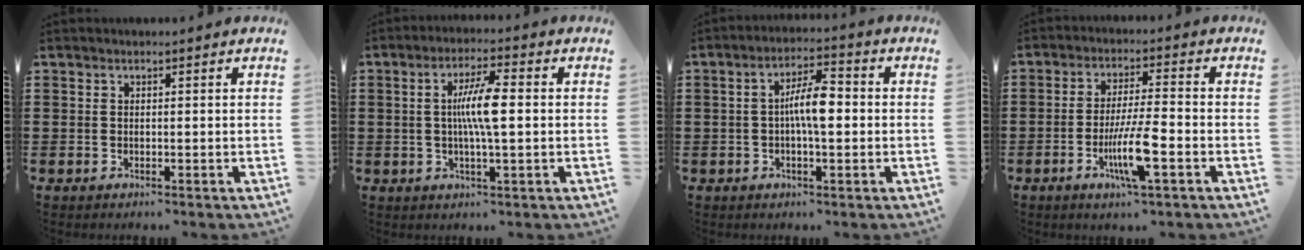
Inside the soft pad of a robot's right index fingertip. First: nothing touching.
{"total": 7.4, "force": [0.4, 1.1, 7.3], "torque": [-0.140, 0.000, -0.001]}
{"total": 6.7, "force": [-0.2, 1.9, 6.4], "torque": [-0.122, 0.007, -0.009]}
{"total": 8.4, "force": [-3.1, 1.1, 7.7], "torque": [-0.150, -0.014, -0.057]}